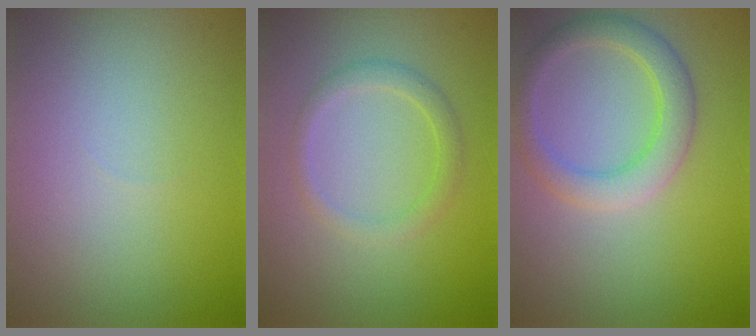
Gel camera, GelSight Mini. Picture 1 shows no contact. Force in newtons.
{"total": 1.9, "press": 1.9, "slide": 0.2}
{"total": 3.6, "press": 3.6, "slide": 0.2}